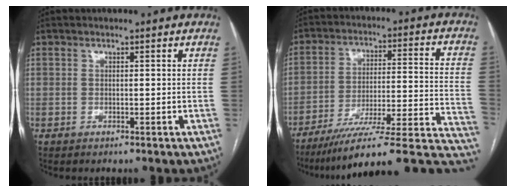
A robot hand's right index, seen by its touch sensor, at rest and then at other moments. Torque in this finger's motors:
{"motor_torque": [1.00, -1.14, 0.59, 0.18]}